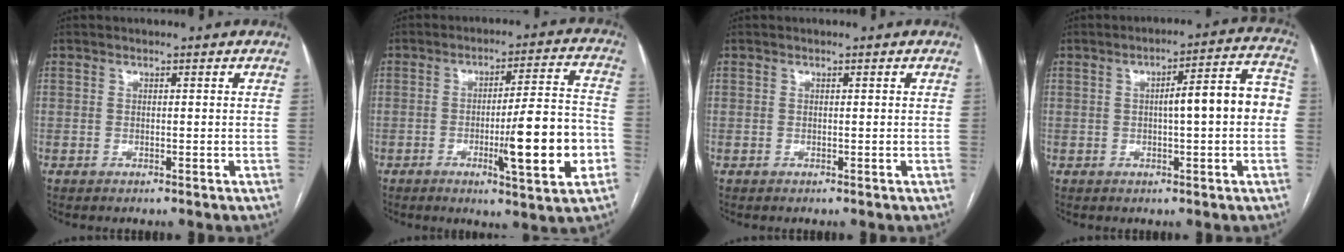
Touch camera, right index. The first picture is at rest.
{"total": 13.4, "force": [-3.9, 0.9, 12.8], "torque": [-0.187, -0.004, -0.056]}
{"total": 0.0}
{"total": 9.4, "force": [-0.1, 1.5, 9.2], "torque": [-0.123, 0.036, -0.003]}